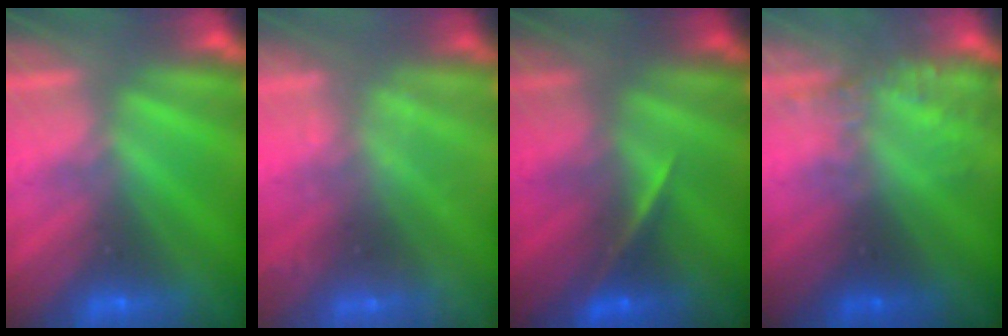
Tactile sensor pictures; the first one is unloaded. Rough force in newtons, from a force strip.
{"total": 2.2}
{"total": 2.1}
{"total": 2.2}